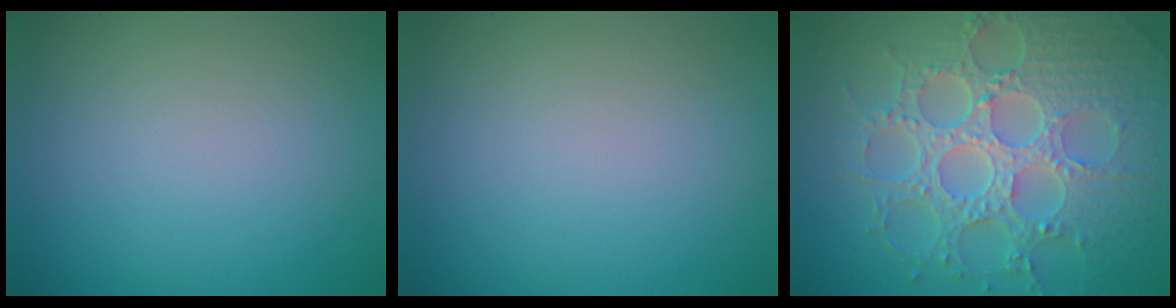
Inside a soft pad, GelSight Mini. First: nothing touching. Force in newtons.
{"total": 0.0}
{"total": 8.5, "press": 6.3, "slide": 5.8}